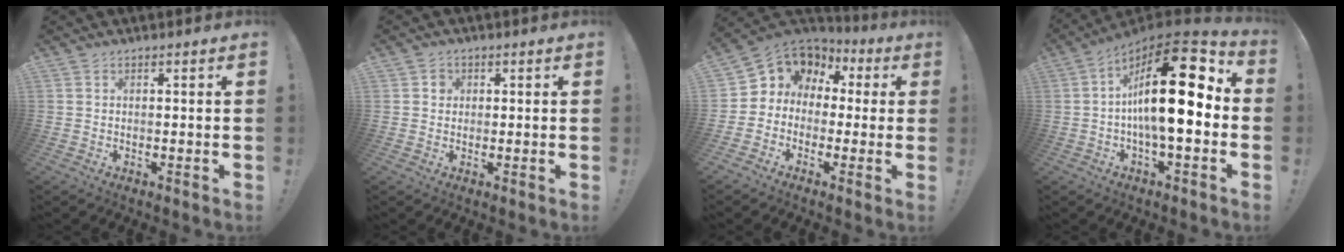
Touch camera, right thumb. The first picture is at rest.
{"total": 2.3, "force": [0.2, 2.2, 0.8], "torque": [-0.009, 0.005, 0.001]}
{"total": 6.4, "force": [0.2, 6.1, 1.9], "torque": [-0.024, -0.009, 0.009]}
{"total": 22.7, "force": [2.1, 7.9, 21.2], "torque": [-0.343, -0.012, 0.029]}